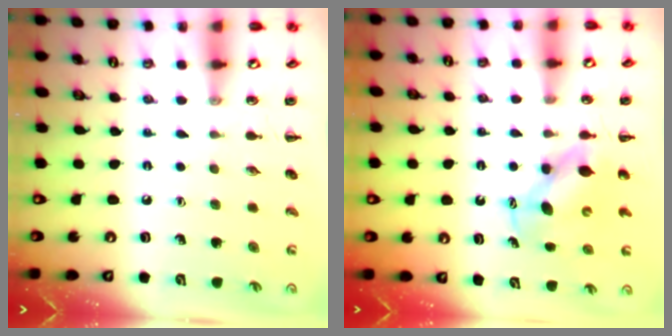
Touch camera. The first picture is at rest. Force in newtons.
{"total": 6.7, "press": 6.7, "slide": 0.7}